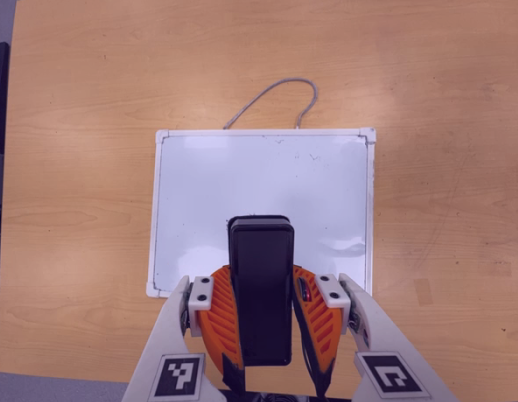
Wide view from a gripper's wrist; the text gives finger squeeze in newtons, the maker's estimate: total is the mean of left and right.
{"total": 7.2, "left": 5.8, "right": 8.6}